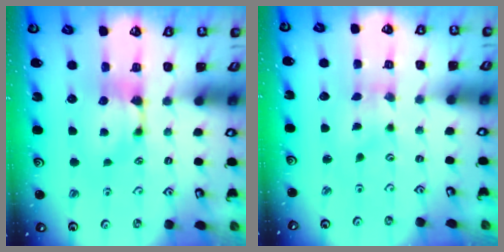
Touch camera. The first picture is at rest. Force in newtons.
{"total": 2.8, "press": 2.7, "slide": 0.9}